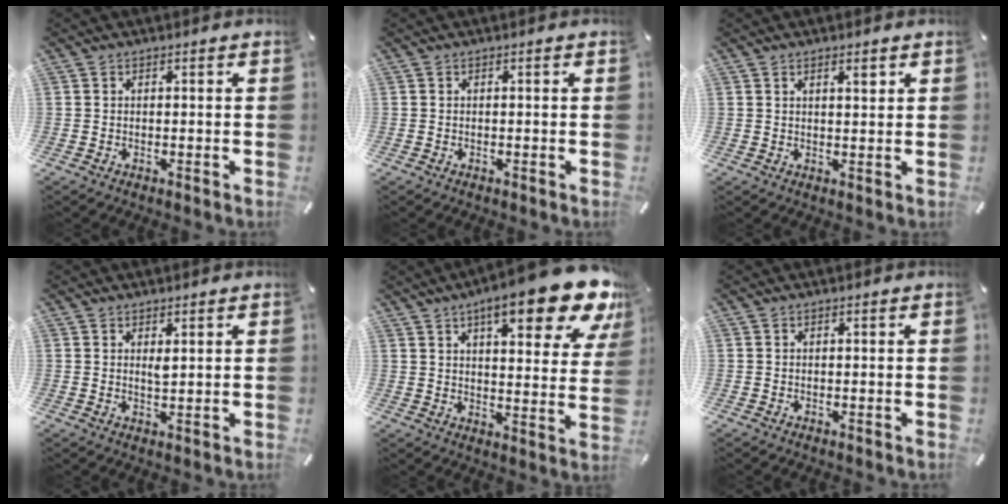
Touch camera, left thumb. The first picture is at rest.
{"total": 0.0}
{"total": 2.2, "force": [1.4, 0.6, 1.6], "torque": [-0.024, -0.003, 0.022]}
{"total": 1.8, "force": [1.0, 0.5, 1.4], "torque": [-0.022, -0.003, 0.015]}
{"total": 18.6, "force": [11.6, 5.8, 13.3], "torque": [-0.190, -0.064, 0.184]}
{"total": 0.0}